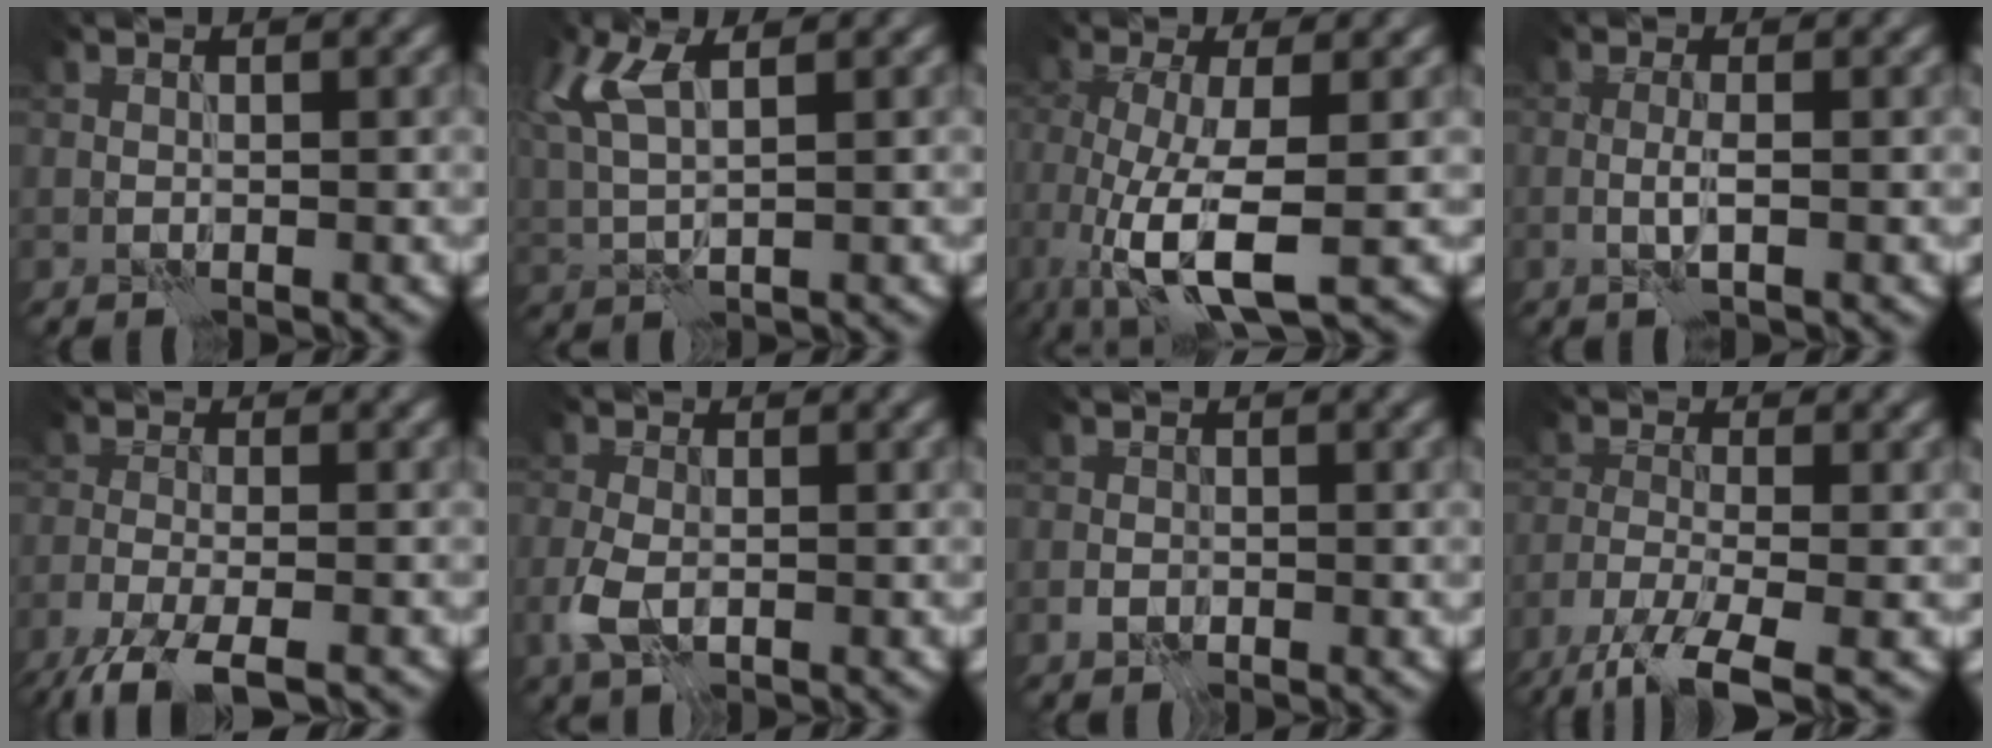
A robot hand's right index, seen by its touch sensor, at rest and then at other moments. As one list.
[{"total": 5.3, "force": [2.0, 1.9, 4.5], "torque": [-0.111, 0.012, 0.042]}, {"total": 7.4, "force": [-1.9, 2.3, 6.8], "torque": [-0.140, -0.016, -0.035]}, {"total": 1.6, "force": [-0.3, 0.1, 1.5], "torque": [-0.032, 0.002, -0.011]}, {"total": 6.1, "force": [-4.7, 1.4, 3.7], "torque": [-0.065, -0.016, -0.092]}, {"total": 2.9, "force": [-0.9, 1.8, 2.2], "torque": [-0.058, -0.006, -0.020]}, {"total": 0.9, "force": [-0.6, 0.7, 0.3], "torque": [-0.002, 0.000, -0.012]}, {"total": 6.7, "force": [-4.7, 1.5, 4.6], "torque": [-0.086, -0.010, -0.095]}]